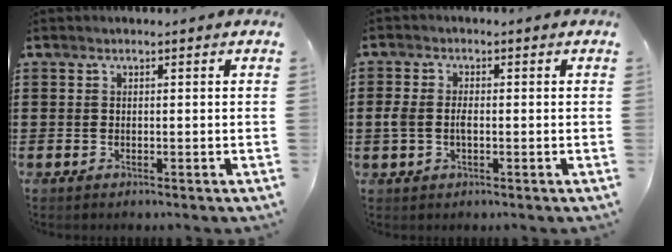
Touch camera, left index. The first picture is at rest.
{"total": 3.1, "force": [-0.3, 1.7, 2.6], "torque": [-0.066, -0.003, -0.009]}